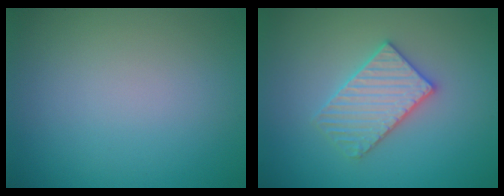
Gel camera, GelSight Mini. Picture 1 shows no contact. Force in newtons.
{"total": 3.3, "press": 3.3, "slide": 0.6}